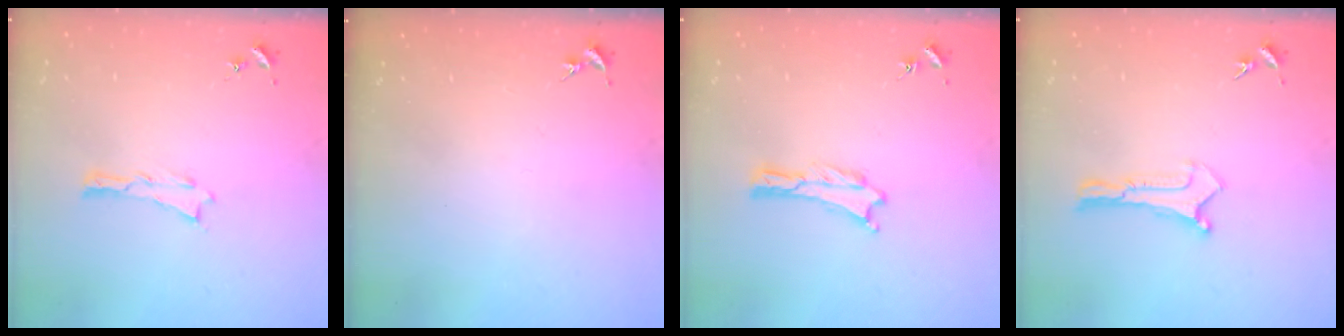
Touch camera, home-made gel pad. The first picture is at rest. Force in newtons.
{"total": 0.0}
{"total": 0.0}
{"total": 0.0}